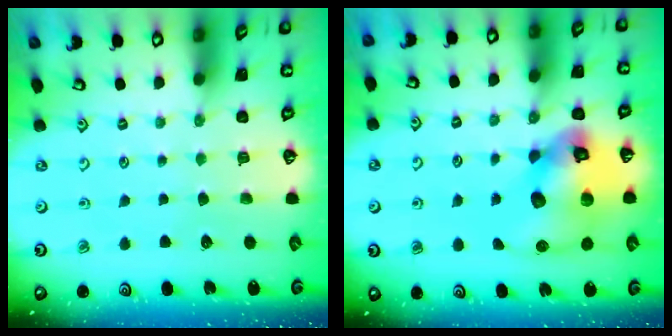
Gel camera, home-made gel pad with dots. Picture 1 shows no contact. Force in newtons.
{"total": 17.4, "press": 17.2, "slide": 2.4}